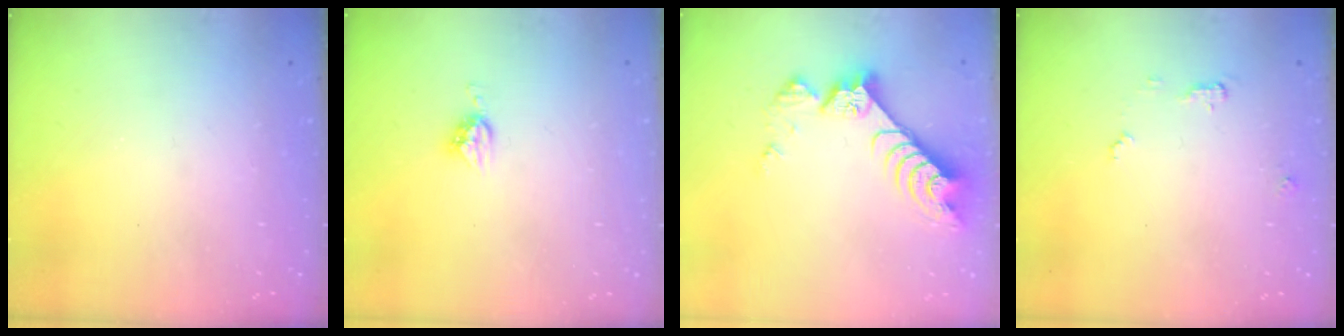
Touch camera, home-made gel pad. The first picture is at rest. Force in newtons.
{"total": 5.0, "press": 5.0, "slide": 0.2}
{"total": 10.3, "press": 10.3, "slide": 1.0}
{"total": 4.9, "press": 4.9, "slide": 0.5}